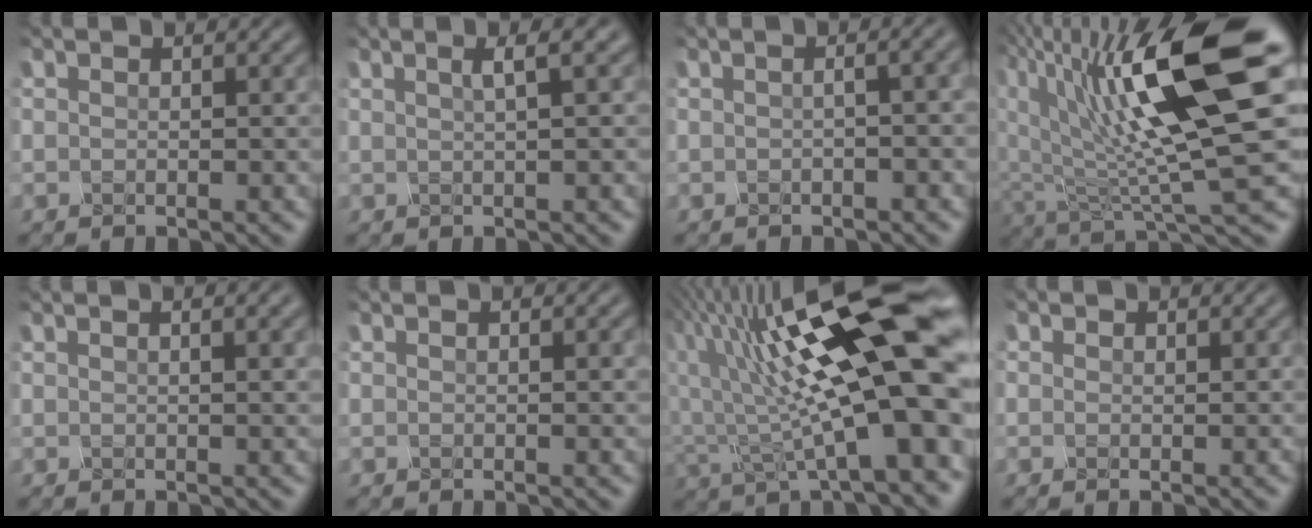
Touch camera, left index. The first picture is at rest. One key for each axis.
{"total": 1.7, "fx": 0.7, "fy": -0.1, "fz": 1.5, "tx": -0.015, "ty": 0.010, "tz": 0.015}
{"total": 6.4, "fx": 1.3, "fy": 3.5, "fz": 5.2, "tx": -0.022, "ty": 0.044, "tz": -0.001}
{"total": 11.5, "fx": 3.3, "fy": 2.2, "fz": 10.8, "tx": -0.199, "ty": -0.003, "tz": 0.079}
{"total": 5.1, "fx": 2.5, "fy": 2.2, "fz": 3.9, "tx": -0.028, "ty": 0.037, "tz": 0.021}
{"total": 1.2, "fx": 0.5, "fy": 0.4, "fz": 1.0, "tx": -0.007, "ty": 0.003, "tz": 0.004}
{"total": 14.9, "fx": 3.1, "fy": 3.8, "fz": 14.1, "tx": -0.234, "ty": 0.008, "tz": 0.065}
{"total": 1.5, "fx": -0.7, "fy": -0.7, "fz": -1.2, "tx": 0.011, "ty": -0.005, "tz": 0.008}